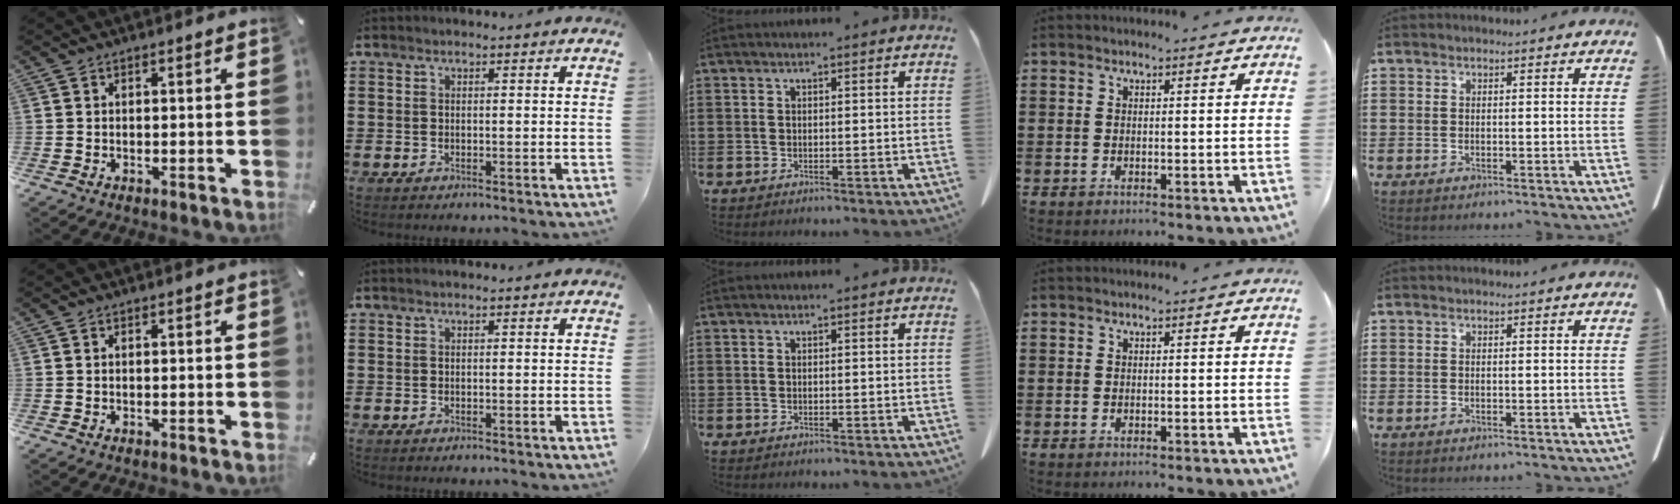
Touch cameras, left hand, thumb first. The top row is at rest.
{}